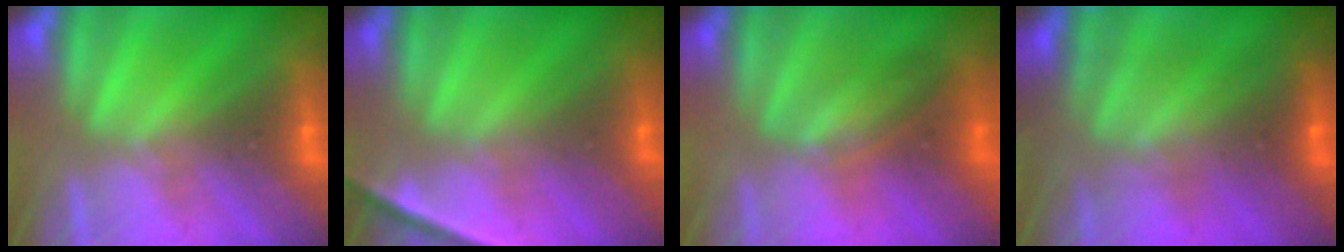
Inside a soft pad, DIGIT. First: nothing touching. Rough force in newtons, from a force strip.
{"total": 2.2}
{"total": 4.0}
{"total": 7.4}